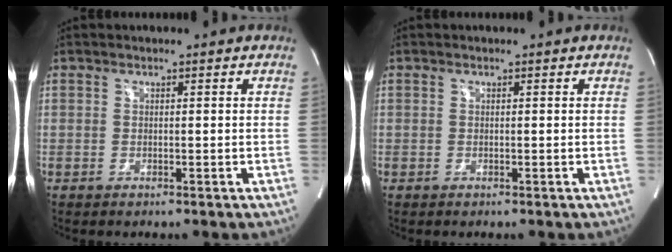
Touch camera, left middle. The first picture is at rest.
{"total": 0.0}